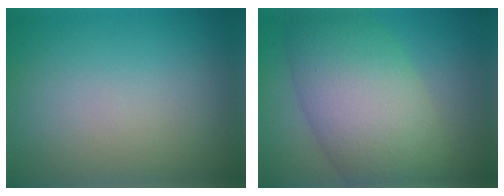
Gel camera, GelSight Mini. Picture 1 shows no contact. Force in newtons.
{"total": 9.9, "press": 9.9, "slide": 0.5}